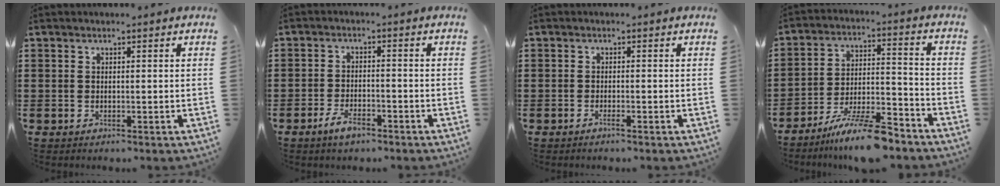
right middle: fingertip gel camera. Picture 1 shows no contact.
{"total": 3.9, "force": [-2.6, 1.3, 2.6], "torque": [-0.058, 0.000, -0.052]}
{"total": 1.0, "force": [-0.7, 0.0, 0.7], "torque": [-0.012, -0.003, -0.013]}
{"total": 10.6, "force": [-8.9, 1.0, 5.8], "torque": [-0.097, 0.015, -0.165]}